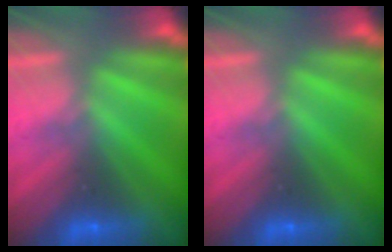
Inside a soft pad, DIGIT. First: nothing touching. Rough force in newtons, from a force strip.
{"total": 0.0}